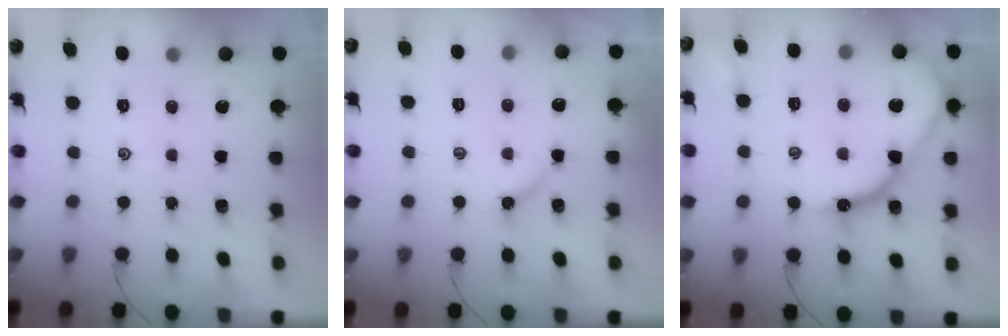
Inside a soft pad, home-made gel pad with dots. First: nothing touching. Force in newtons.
{"total": 5.1, "press": 5.1, "slide": 0.6}
{"total": 13.6, "press": 13.6, "slide": 0.6}